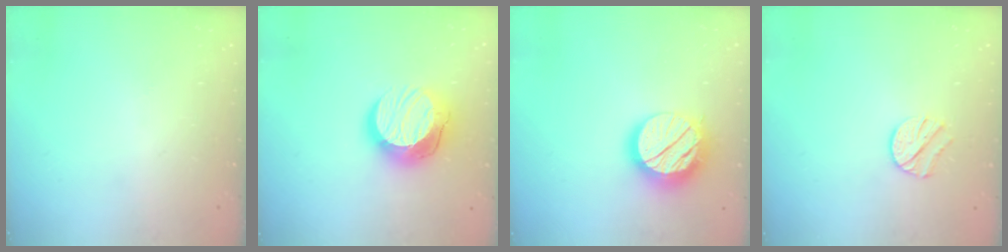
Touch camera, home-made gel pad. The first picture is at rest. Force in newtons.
{"total": 15.4, "press": 15.3, "slide": 1.2}
{"total": 17.2, "press": 17.1, "slide": 1.5}
{"total": 7.9, "press": 7.9, "slide": 0.1}